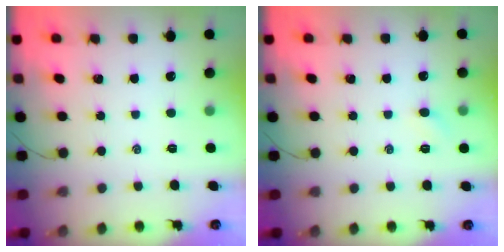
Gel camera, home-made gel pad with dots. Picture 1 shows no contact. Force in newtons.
{"total": 2.4, "press": 2.3, "slide": 0.7}